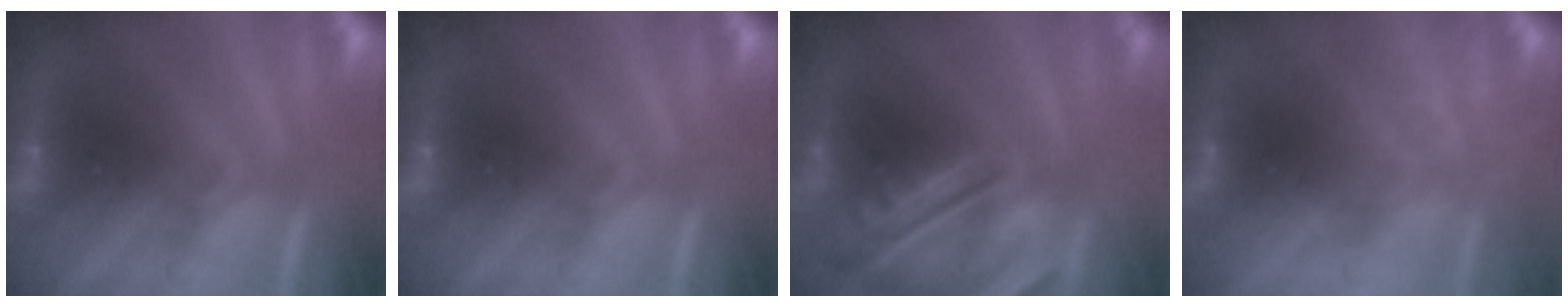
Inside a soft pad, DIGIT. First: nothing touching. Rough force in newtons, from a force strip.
{"total": 0.0}
{"total": 7.5}
{"total": 2.3}